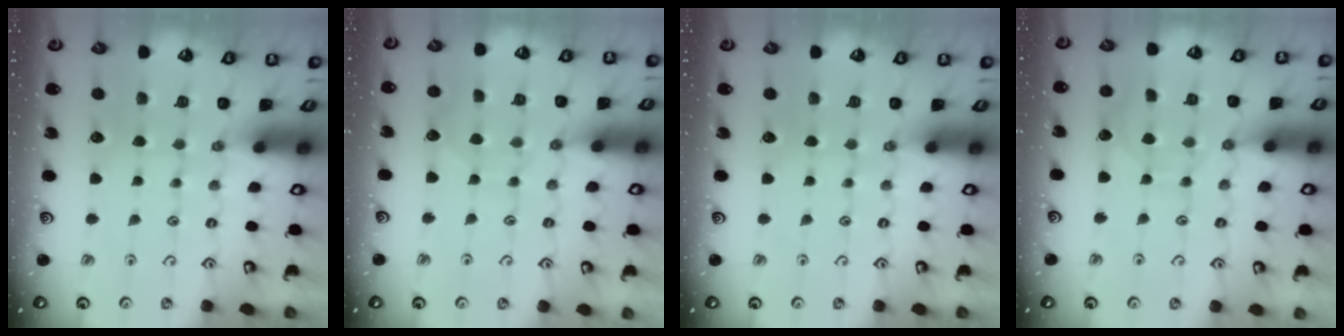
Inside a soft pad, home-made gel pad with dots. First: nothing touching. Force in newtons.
{"total": 4.5, "press": 4.5, "slide": 0.5}
{"total": 0.0}
{"total": 5.7, "press": 5.7, "slide": 0.5}